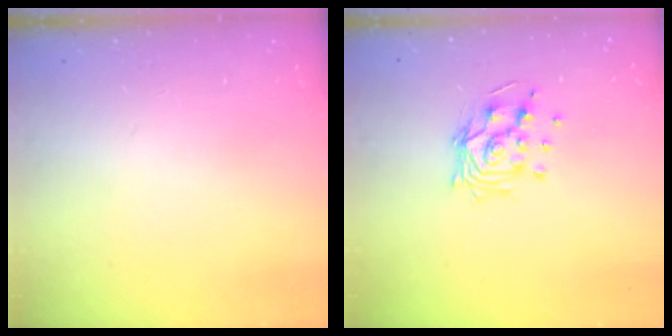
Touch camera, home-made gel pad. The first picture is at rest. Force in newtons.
{"total": 11.5, "press": 11.4, "slide": 1.0}